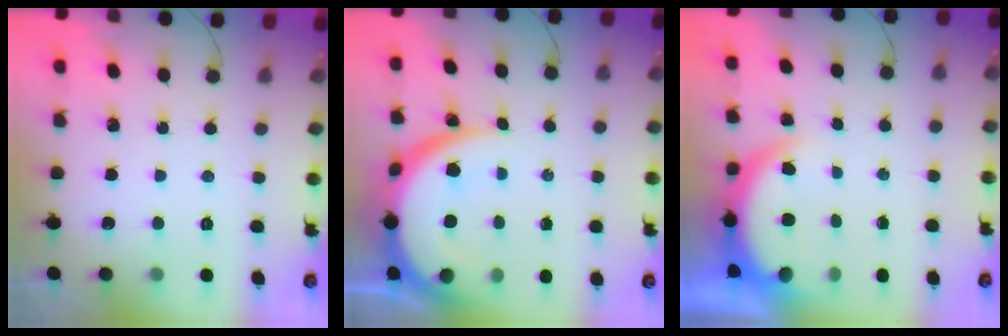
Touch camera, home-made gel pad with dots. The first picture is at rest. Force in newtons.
{"total": 11.1, "press": 11.1, "slide": 0.8}
{"total": 5.6, "press": 5.6, "slide": 0.5}